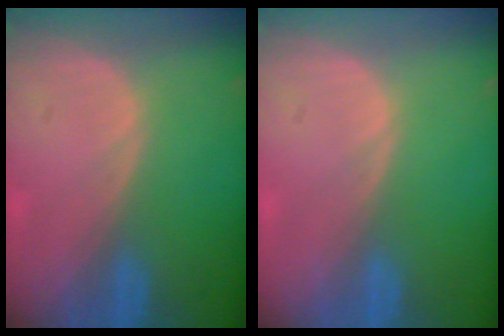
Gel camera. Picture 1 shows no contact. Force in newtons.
{"total": 0.0}